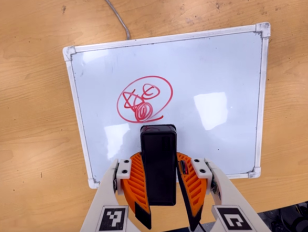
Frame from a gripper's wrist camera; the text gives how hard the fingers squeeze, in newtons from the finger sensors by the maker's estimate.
{"total": 10.6, "left": 8.6, "right": 12.6}